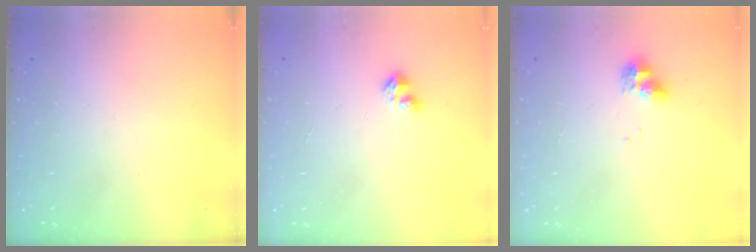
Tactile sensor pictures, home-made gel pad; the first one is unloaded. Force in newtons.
{"total": 2.1, "press": 2.1, "slide": 0.2}
{"total": 7.4, "press": 7.4, "slide": 0.5}